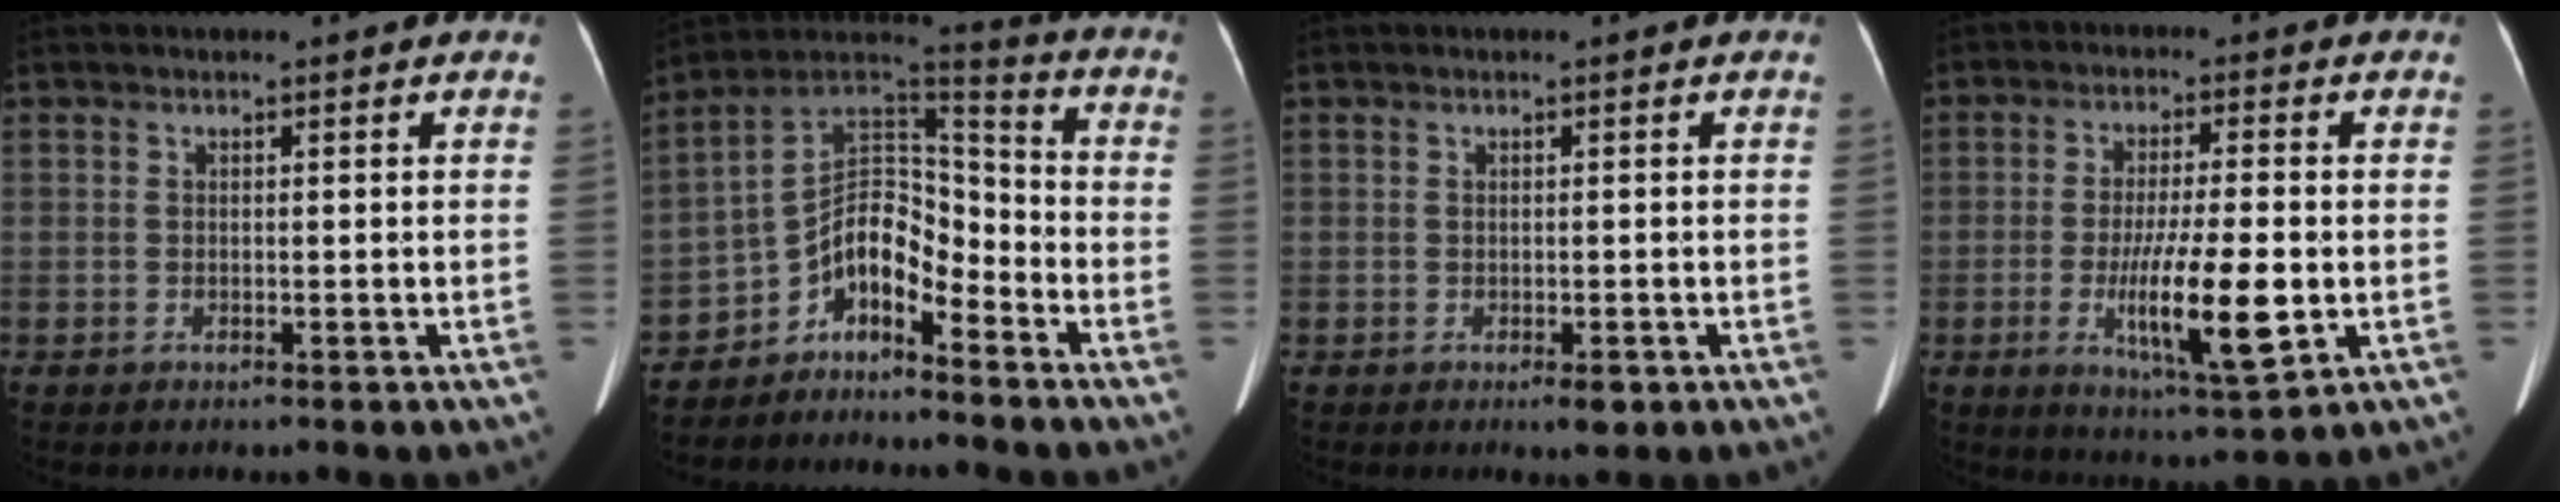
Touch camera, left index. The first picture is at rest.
{"total": 10.3, "force": [-7.1, 4.3, 6.0], "torque": [-0.101, 0.053, -0.128]}
{"total": 1.6, "force": [-0.8, 0.5, 1.2], "torque": [-0.018, -0.002, -0.007]}
{"total": 11.3, "force": [-2.5, 1.3, 10.9], "torque": [-0.194, -0.024, -0.041]}